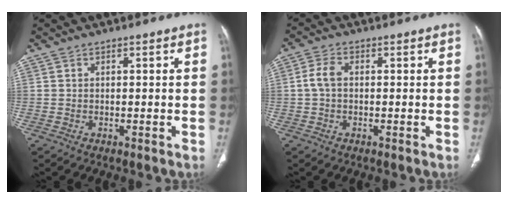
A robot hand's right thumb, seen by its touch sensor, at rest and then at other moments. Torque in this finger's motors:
{"motor_torque": [-0.54, 0.63, 0.18, -0.11, -0.01]}